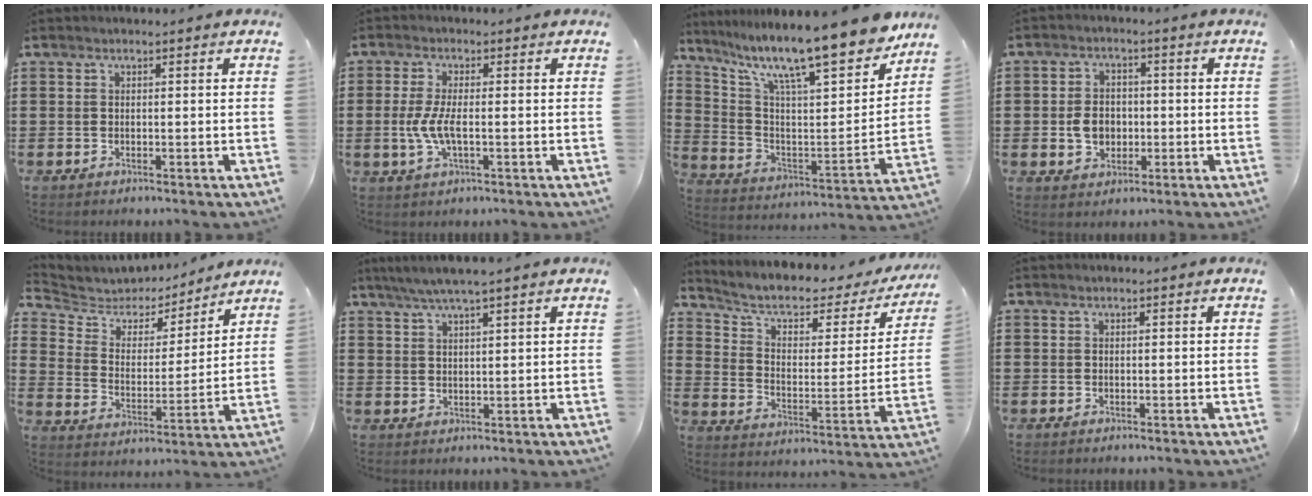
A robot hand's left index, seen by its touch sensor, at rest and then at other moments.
{"total": 4.6, "force": [-0.7, 1.4, 4.3], "torque": [-0.104, -0.007, -0.021]}
{"total": 14.0, "force": [11.6, 2.0, 7.6], "torque": [-0.169, -0.081, 0.192]}
{"total": 5.0, "force": [-0.6, 3.8, 3.1], "torque": [-0.057, 0.006, -0.015]}
{"total": 4.6, "force": [4.1, 2.1, 0.4], "torque": [-0.039, -0.028, 0.064]}
{"total": 3.8, "force": [3.0, -0.2, 2.4], "torque": [-0.051, -0.003, 0.053]}
{"total": 5.7, "force": [3.7, 2.4, 3.6], "torque": [-0.089, -0.020, 0.057]}
{"total": 0.0}